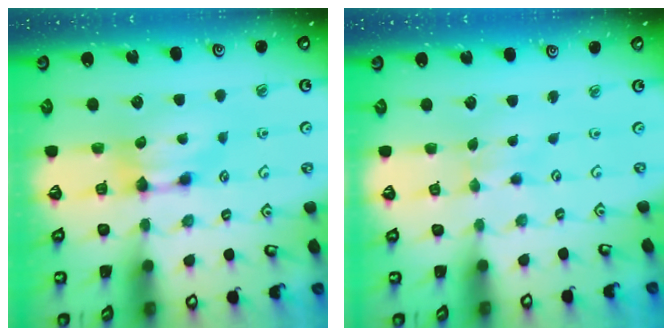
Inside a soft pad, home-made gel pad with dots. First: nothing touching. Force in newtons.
{"total": 1.2, "press": 1.2, "slide": 0.1}